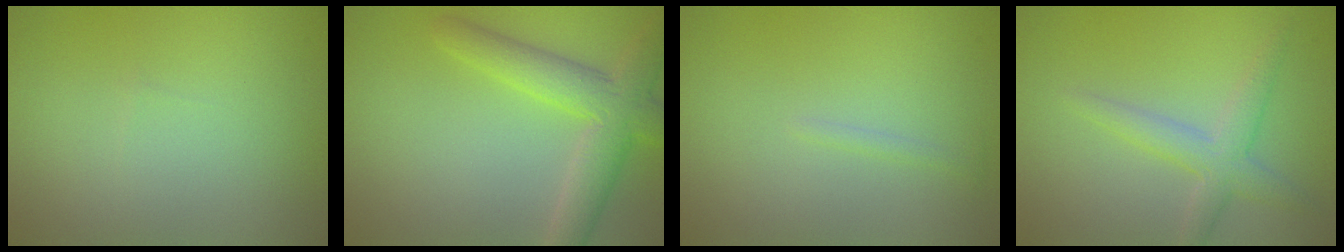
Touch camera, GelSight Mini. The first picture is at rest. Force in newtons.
{"total": 5.0, "press": 5.0, "slide": 0.2}
{"total": 0.6, "press": 0.6, "slide": 0.0}
{"total": 2.9, "press": 2.9, "slide": 0.1}